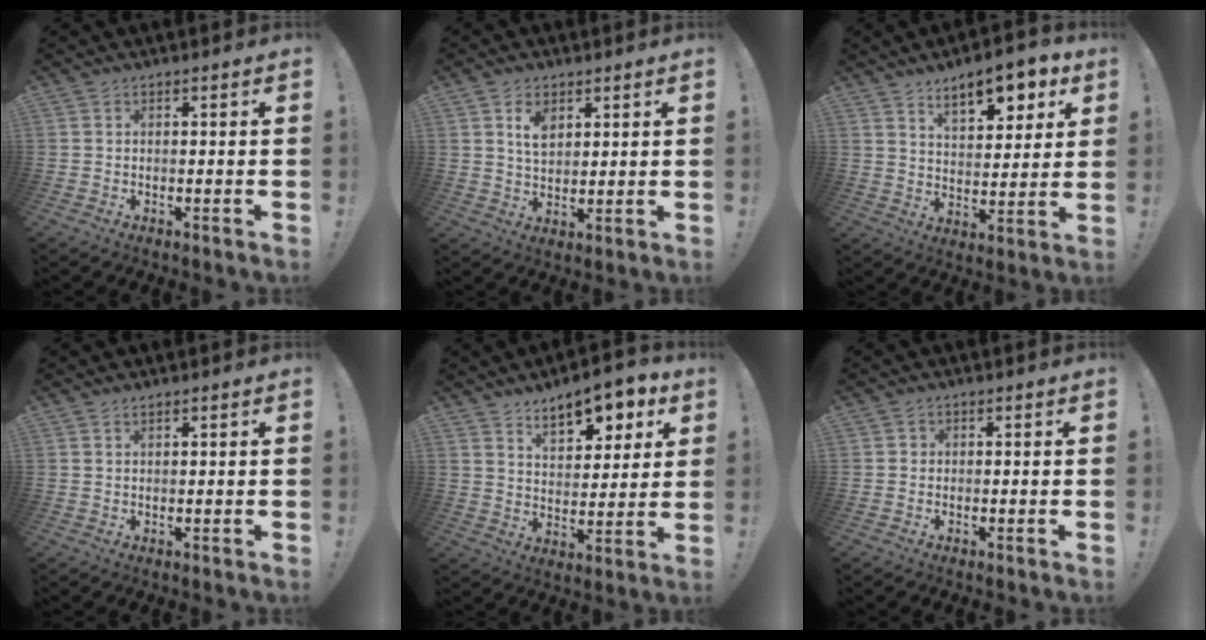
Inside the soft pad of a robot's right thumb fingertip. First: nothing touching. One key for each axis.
{"total": 6.8, "fx": 3.5, "fy": 4.8, "fz": 3.4, "tx": -0.053, "ty": -0.017, "tz": 0.064}
{"total": 12.1, "fx": 7.7, "fy": 5.0, "fz": 7.8, "tx": -0.106, "ty": -0.046, "tz": 0.130}
{"total": 0.9, "fx": 0.8, "fy": 0.3, "fz": 0.4, "tx": -0.008, "ty": 0.000, "tz": 0.015}
{"total": 11.9, "fx": 8.0, "fy": 5.7, "fz": 6.8, "tx": -0.099, "ty": -0.047, "tz": 0.142}
{"total": 0.9, "fx": 0.0, "fy": 0.8, "fz": 0.3, "tx": -0.009, "ty": 0.004, "tz": 0.000}